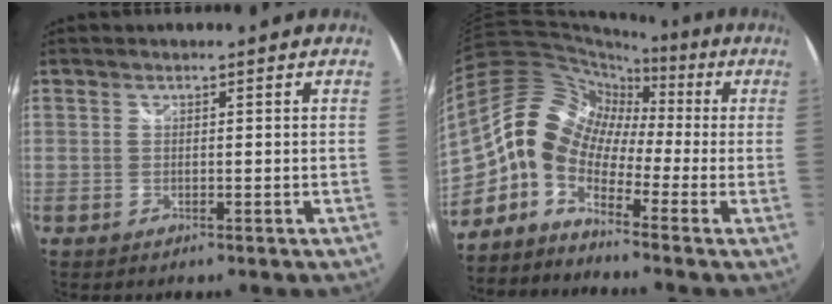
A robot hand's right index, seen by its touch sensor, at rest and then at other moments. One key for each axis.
{"total": 12.3, "fx": -3.0, "fy": 8.7, "fz": 8.1, "tx": -0.132, "ty": 0.025, "tz": -0.088}